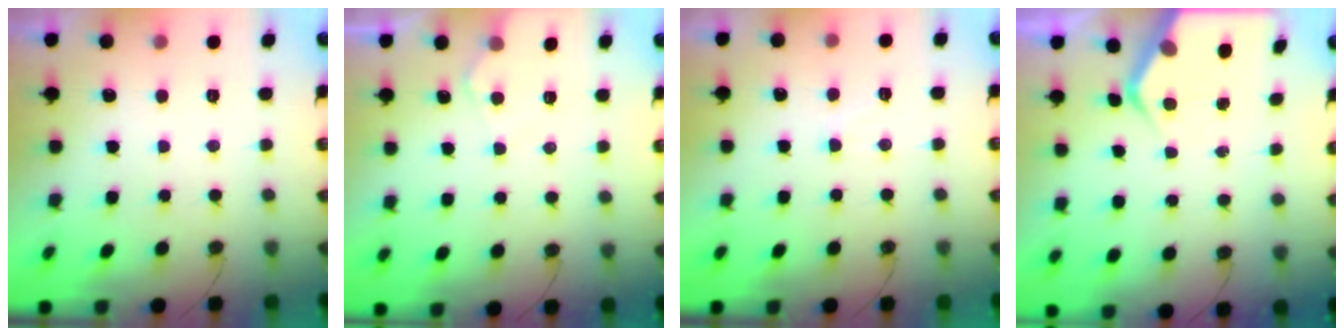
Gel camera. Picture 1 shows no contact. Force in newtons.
{"total": 5.7, "press": 5.6, "slide": 0.7}
{"total": 4.1, "press": 4.0, "slide": 0.6}
{"total": 5.1, "press": 5.0, "slide": 0.3}